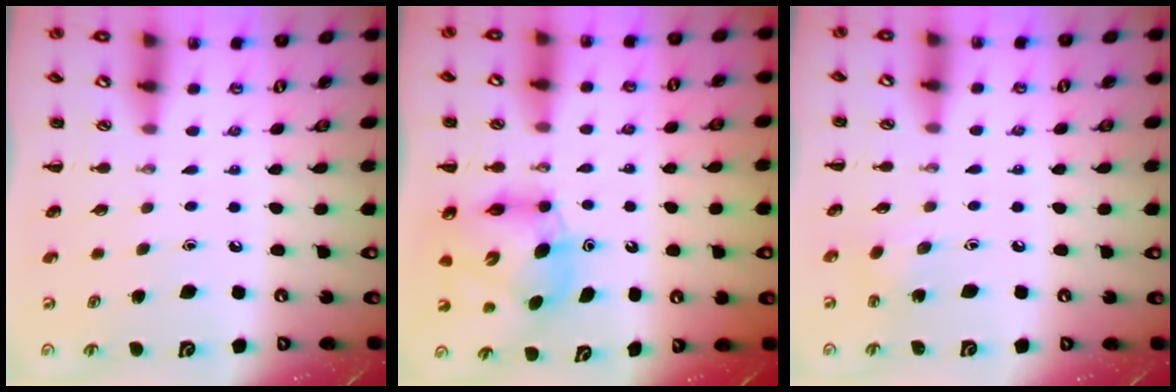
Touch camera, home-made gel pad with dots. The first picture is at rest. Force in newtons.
{"total": 7.7, "press": 7.4, "slide": 2.4}
{"total": 3.0, "press": 2.8, "slide": 0.9}